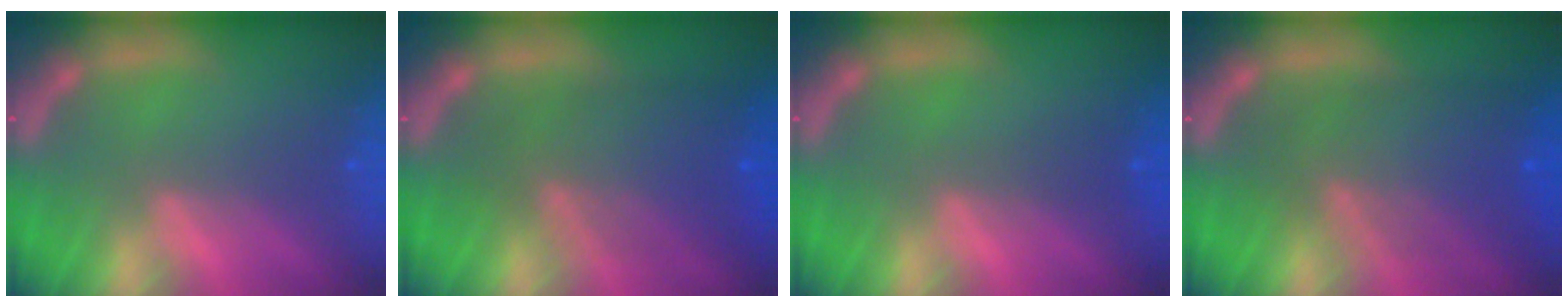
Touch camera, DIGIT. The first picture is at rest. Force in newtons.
{"total": 7.5}
{"total": 1.0}
{"total": 8.0}